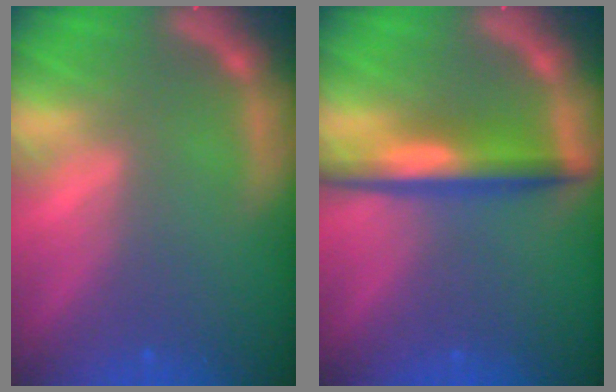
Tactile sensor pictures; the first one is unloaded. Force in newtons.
{"total": 5.0}